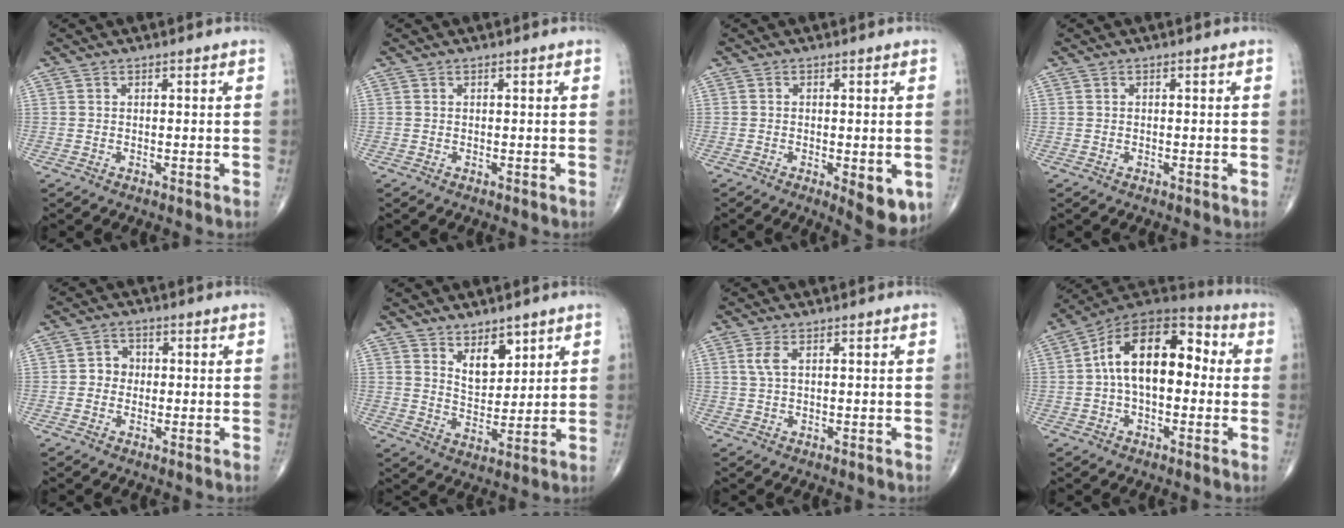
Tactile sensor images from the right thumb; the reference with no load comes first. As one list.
[{"total": 0.0}, {"total": 7.3, "force": [-2.3, 2.8, 6.4], "torque": [-0.071, -0.012, -0.027]}, {"total": 0.0}, {"total": 3.0, "force": [-0.2, 2.7, 1.3], "torque": [-0.002, 0.008, -0.012]}, {"total": 6.9, "force": [4.2, 3.6, 4.0], "torque": [-0.042, -0.039, 0.080]}, {"total": 2.3, "force": [0.7, 0.8, 2.0], "torque": [-0.054, 0.006, 0.021]}, {"total": 17.6, "force": [1.4, 10.0, 14.4], "torque": [-0.213, 0.050, 0.011]}]